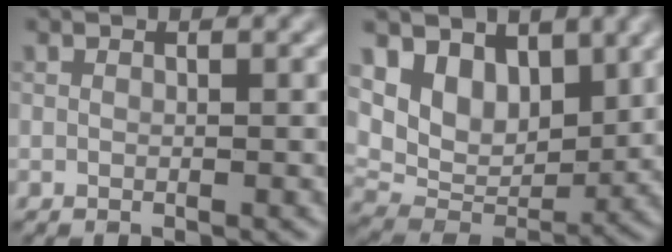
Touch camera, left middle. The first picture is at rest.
{"total": 6.6, "force": [3.5, 4.4, 3.3], "torque": [-0.060, -0.017, 0.057]}